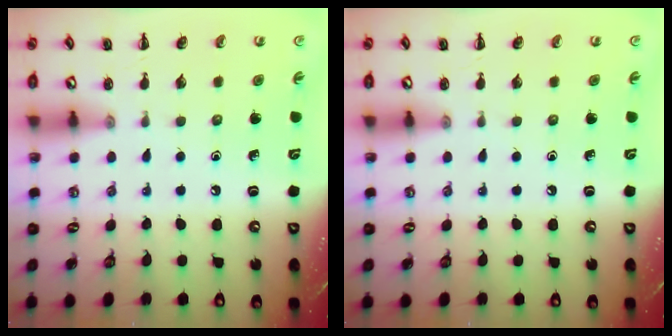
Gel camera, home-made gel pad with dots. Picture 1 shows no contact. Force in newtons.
{"total": 0.0}